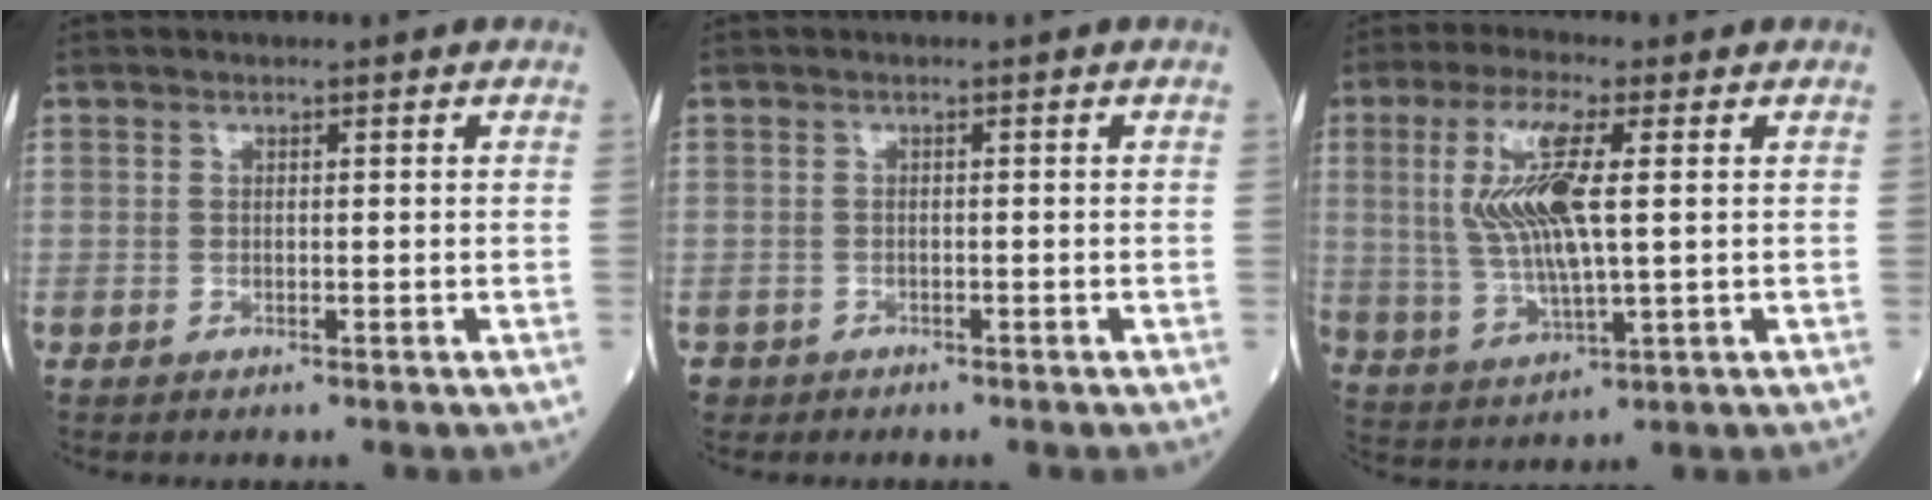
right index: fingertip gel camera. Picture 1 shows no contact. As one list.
[{"total": 1.5, "force": [-1.2, 1.0, -0.1], "torque": [-0.009, 0.001, -0.020]}, {"total": 11.1, "force": [2.1, 1.9, 10.7], "torque": [-0.230, 0.002, 0.042]}]